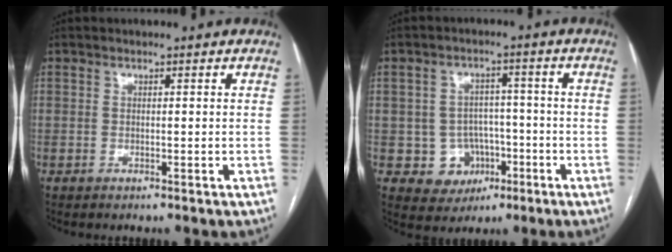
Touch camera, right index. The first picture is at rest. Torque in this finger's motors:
{"motor_torque": [0.13, -0.04, -0.13, -0.08]}